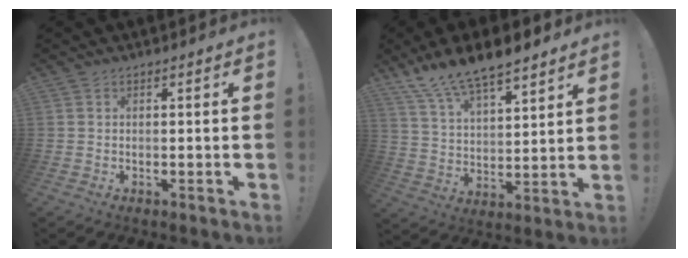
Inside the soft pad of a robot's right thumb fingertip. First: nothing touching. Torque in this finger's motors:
{"motor_torque": [0.82, 1.44, 0.95, 0.60, 0.18]}